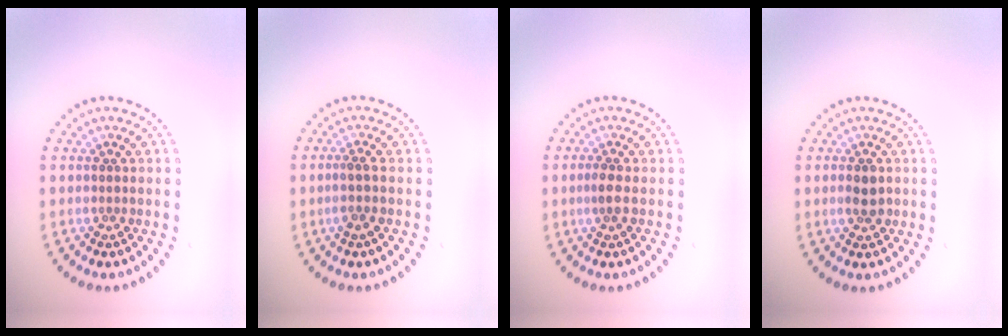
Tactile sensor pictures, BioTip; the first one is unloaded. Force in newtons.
{"total": 1.5, "press": 1.2, "slide": 0.9}
{"total": 1.2, "press": 1.0, "slide": 0.6}
{"total": 1.8, "press": 1.7, "slide": 0.2}